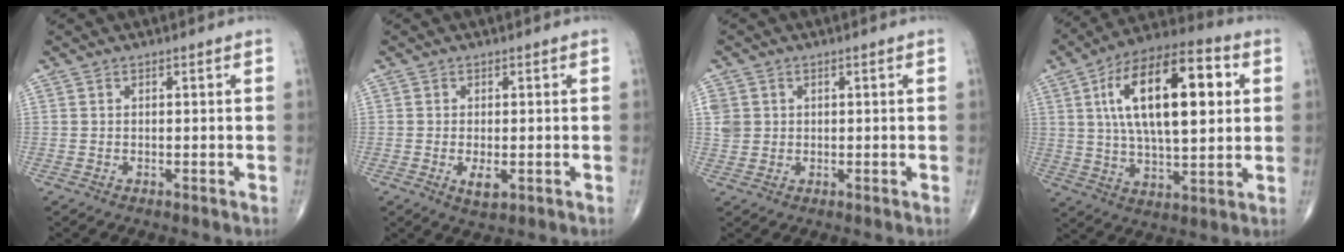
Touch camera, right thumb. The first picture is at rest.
{"total": 2.9, "force": [-0.7, 1.3, 2.5], "torque": [-0.043, -0.006, -0.010]}
{"total": 3.9, "force": [0.9, 3.5, 1.4], "torque": [-0.019, 0.000, 0.022]}
{"total": 22.7, "force": [5.4, 9.7, 19.8], "torque": [-0.317, 0.008, 0.081]}